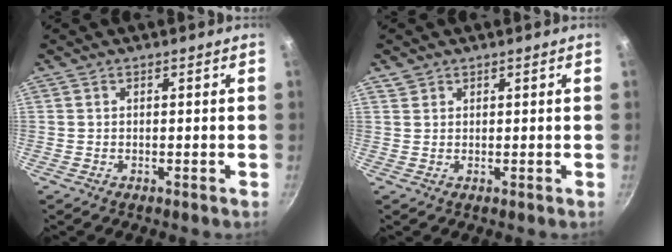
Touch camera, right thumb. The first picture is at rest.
{"total": 1.4, "force": [1.0, 1.1, 0.2], "torque": [0.003, 0.003, 0.017]}